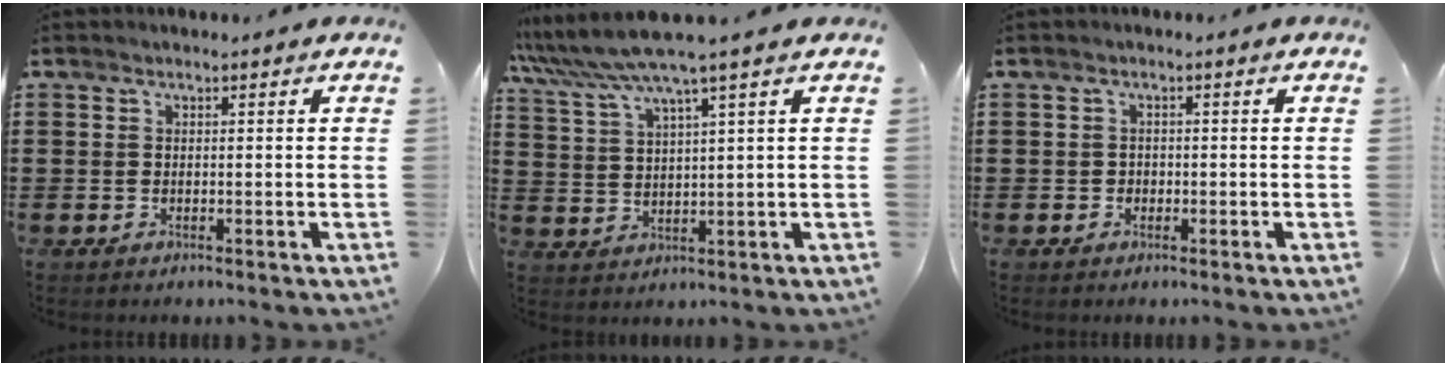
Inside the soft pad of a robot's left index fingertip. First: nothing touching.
{"total": 5.6, "force": [4.3, -0.5, 3.7], "torque": [-0.086, -0.018, 0.072]}
{"total": 0.9, "force": [-0.3, 0.8, 0.1], "torque": [-0.007, 0.004, -0.007]}